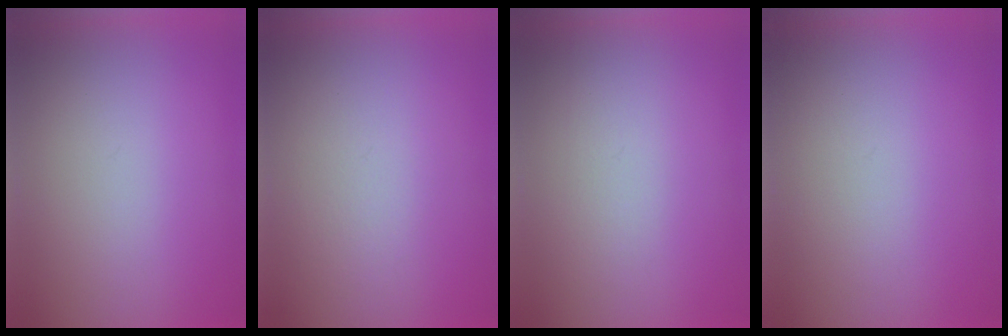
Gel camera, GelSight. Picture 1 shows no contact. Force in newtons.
{"total": 4.0}
{"total": 1.3}
{"total": 1.2}